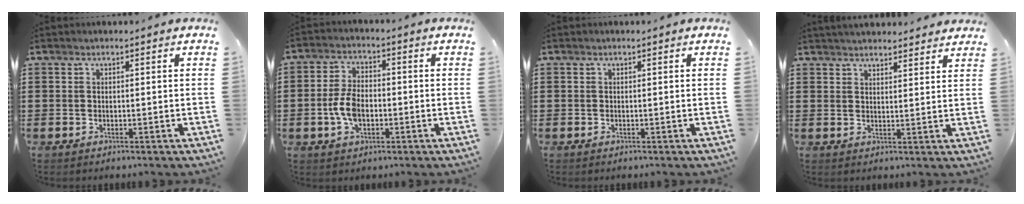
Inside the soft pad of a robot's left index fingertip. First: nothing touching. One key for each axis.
{"total": 5.9, "fx": -1.3, "fy": 3.4, "fz": 4.6, "tx": -0.109, "ty": 0.001, "tz": -0.030}
{"total": 0.0}
{"total": 2.9, "fx": 2.9, "fy": 0.2, "fz": 0.1, "tx": -0.009, "ty": -0.006, "tz": 0.055}